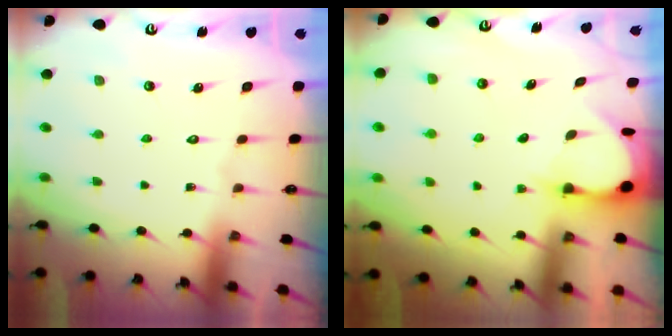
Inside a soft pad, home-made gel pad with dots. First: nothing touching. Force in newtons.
{"total": 3.5, "press": 3.5, "slide": 0.5}